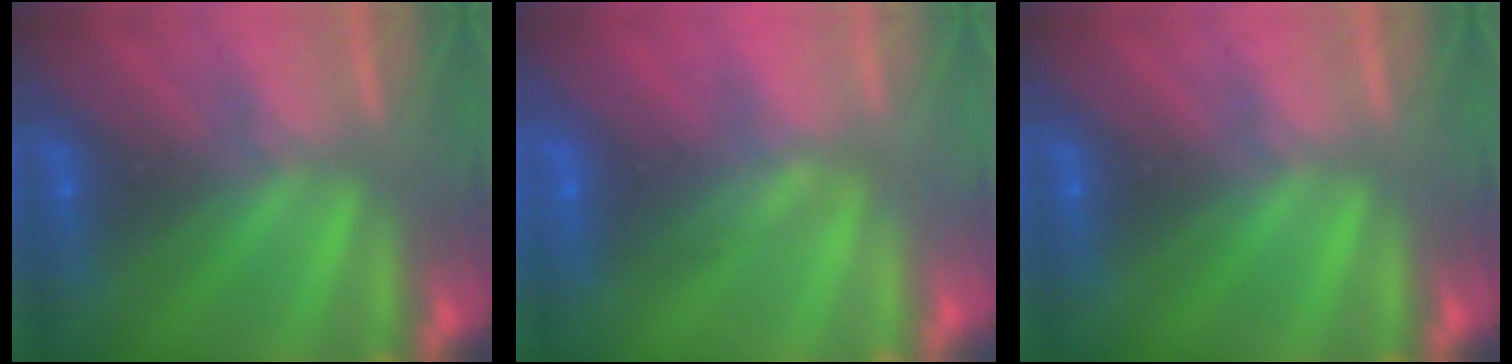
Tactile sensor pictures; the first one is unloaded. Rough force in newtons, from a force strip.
{"total": 1.7}
{"total": 0.0}